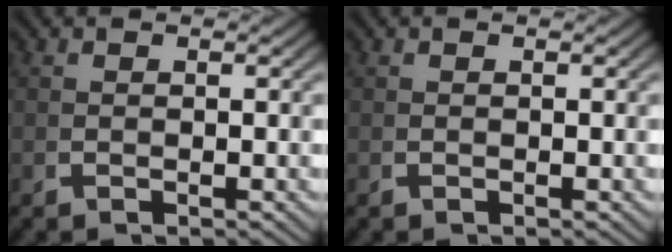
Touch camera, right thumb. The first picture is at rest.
{"total": 0.0}